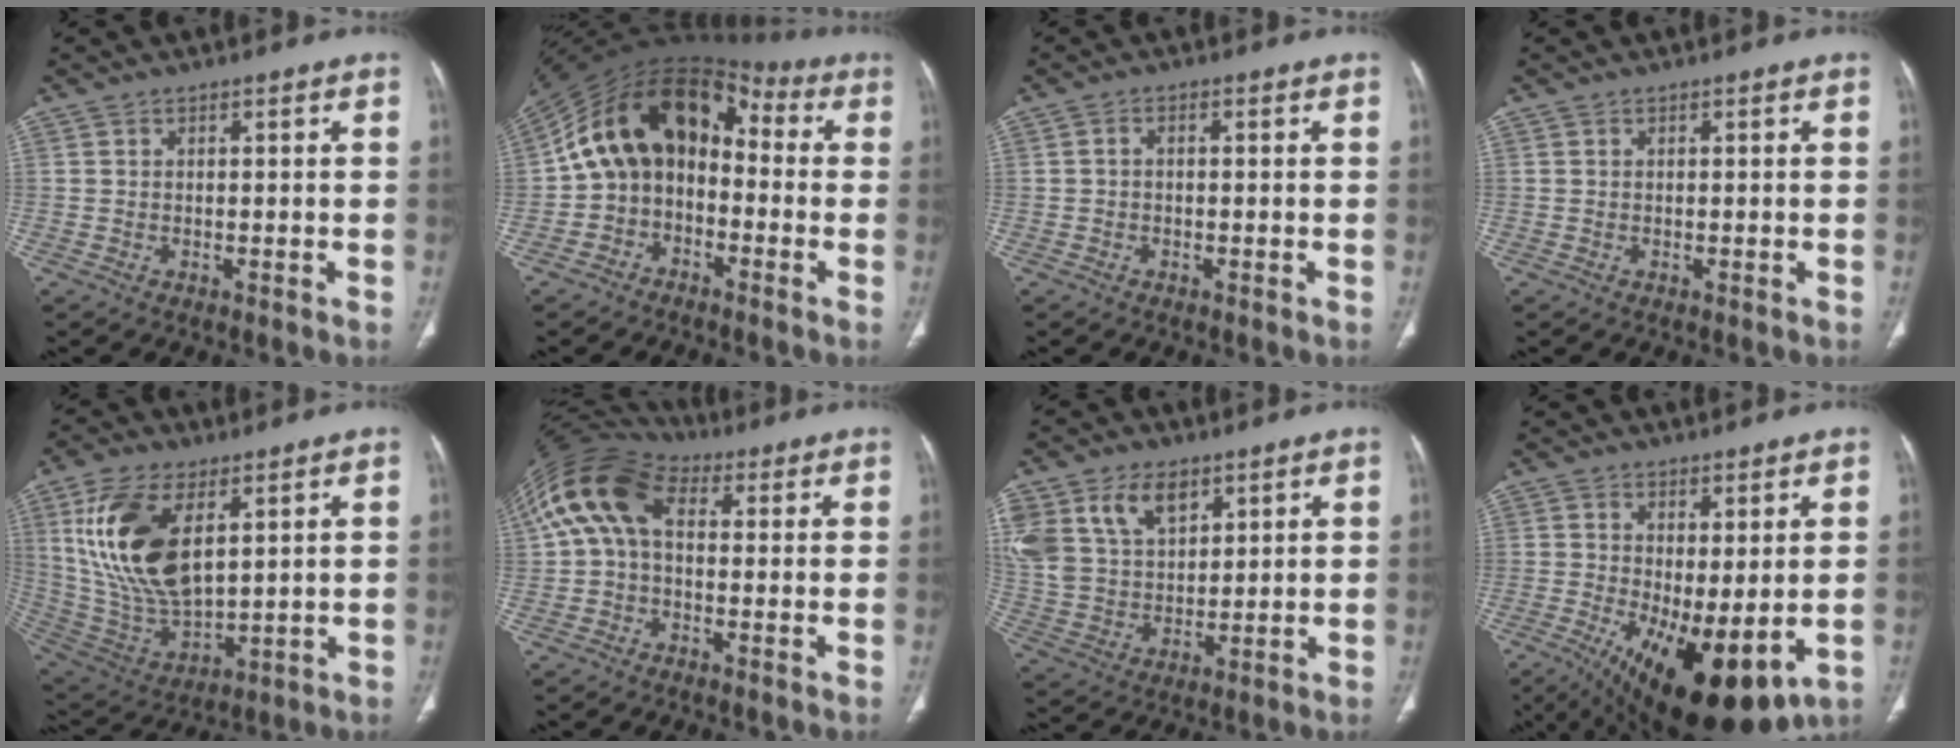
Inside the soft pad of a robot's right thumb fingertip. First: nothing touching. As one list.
[{"total": 16.0, "force": [-1.0, 11.9, 10.7], "torque": [-0.154, 0.076, -0.034]}, {"total": 1.0, "force": [-0.2, 0.6, 0.8], "torque": [-0.011, 0.004, -0.006]}, {"total": 0.0}, {"total": 19.2, "force": [6.5, 9.8, 15.2], "torque": [-0.293, -0.026, 0.136]}, {"total": 12.7, "force": [2.4, 8.0, 9.5], "torque": [-0.191, 0.045, 0.035]}, {"total": 16.5, "force": [8.2, 10.8, 9.4], "torque": [-0.188, -0.011, 0.165]}, {"total": 15.4, "force": [-3.6, 6.3, 13.6], "torque": [-0.223, -0.024, -0.032]}]